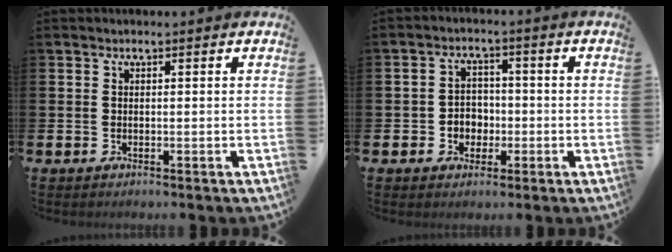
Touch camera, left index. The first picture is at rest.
{"total": 3.2, "force": [-0.8, 2.9, 0.9], "torque": [-0.024, 0.003, -0.023]}